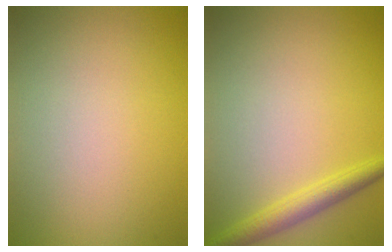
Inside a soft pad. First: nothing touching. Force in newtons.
{"total": 2.5, "press": 2.5, "slide": 0.1}